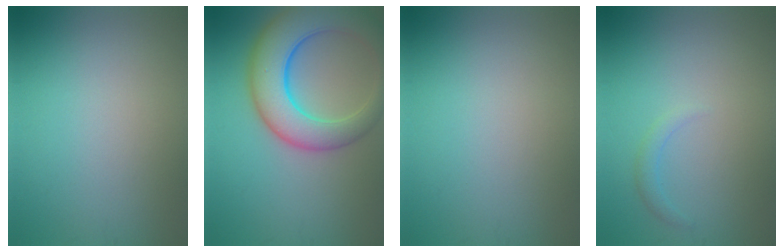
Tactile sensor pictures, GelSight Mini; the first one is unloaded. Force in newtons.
{"total": 8.9, "press": 8.9, "slide": 0.4}
{"total": 0.0}
{"total": 1.0, "press": 1.0, "slide": 0.0}